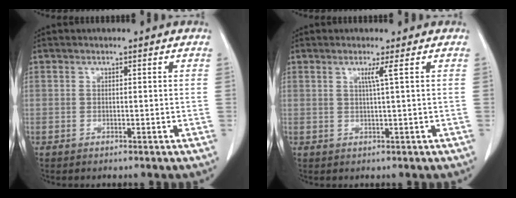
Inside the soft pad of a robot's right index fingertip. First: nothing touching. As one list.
[{"total": 1.8, "force": [0.7, -0.8, 1.5], "torque": [-0.030, -0.004, 0.015]}]